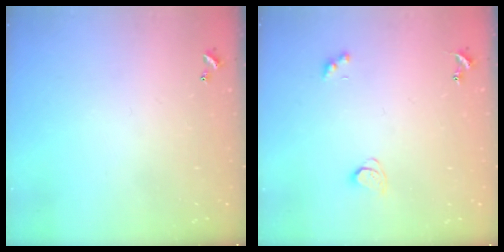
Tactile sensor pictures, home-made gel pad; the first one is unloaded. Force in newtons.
{"total": 1.7, "press": 1.6, "slide": 0.4}